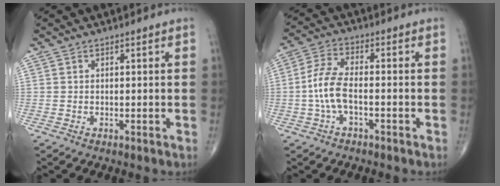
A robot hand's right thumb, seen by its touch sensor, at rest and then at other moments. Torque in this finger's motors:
{"motor_torque": [-0.27, 0.57, 0.89, -0.07, 0.27]}